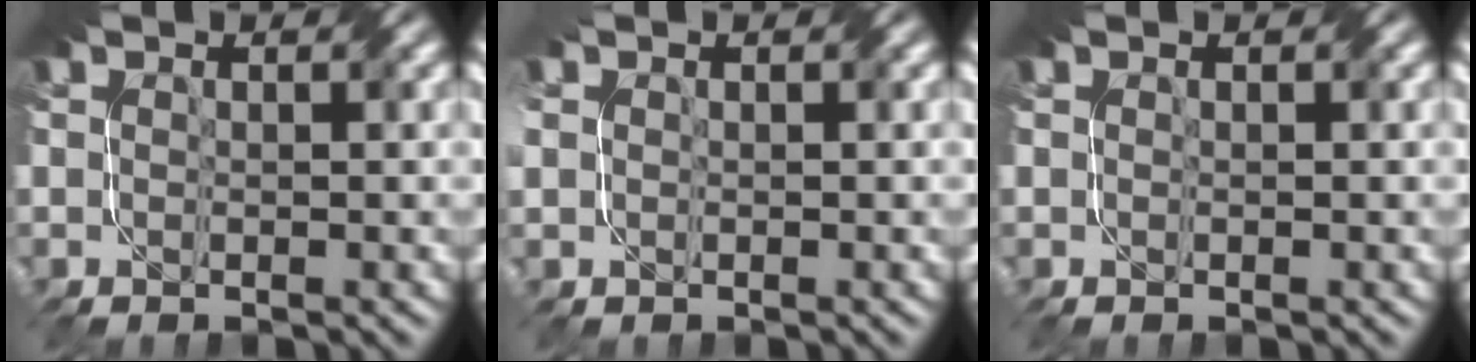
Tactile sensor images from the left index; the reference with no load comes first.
{"total": 1.7, "force": [0.5, 1.6, 0.3], "torque": [-0.005, 0.007, 0.004]}
{"total": 0.0}